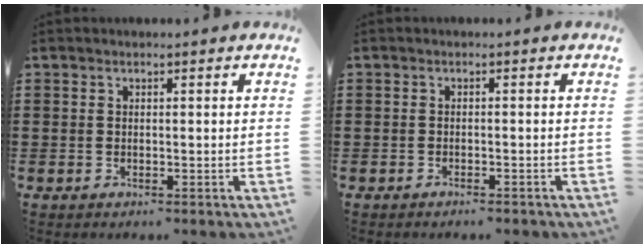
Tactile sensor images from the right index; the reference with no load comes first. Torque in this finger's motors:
{"motor_torque": [0.41, 0.51, 0.08, 0.02]}